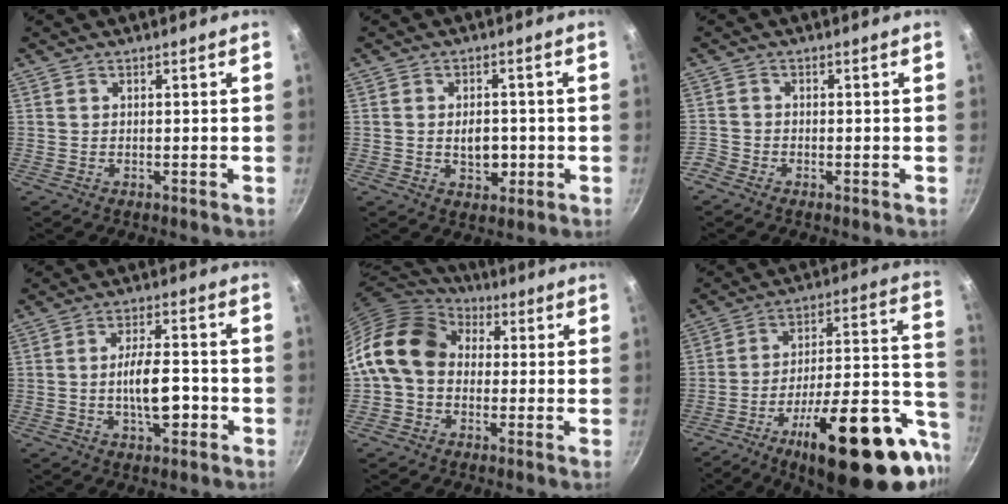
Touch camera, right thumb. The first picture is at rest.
{"total": 5.7, "force": [-0.7, 4.0, 4.0], "torque": [-0.039, 0.003, -0.008]}
{"total": 2.2, "force": [-1.7, 1.3, 0.7], "torque": [-0.021, 0.012, -0.039]}
{"total": 8.9, "force": [-2.2, 3.8, 7.7], "torque": [-0.111, 0.023, -0.037]}
{"total": 14.5, "force": [1.3, 11.3, 9.0], "torque": [-0.138, 0.029, 0.004]}
{"total": 30.5, "force": [-11.1, 10.9, 26.2], "torque": [-0.338, 0.048, -0.160]}